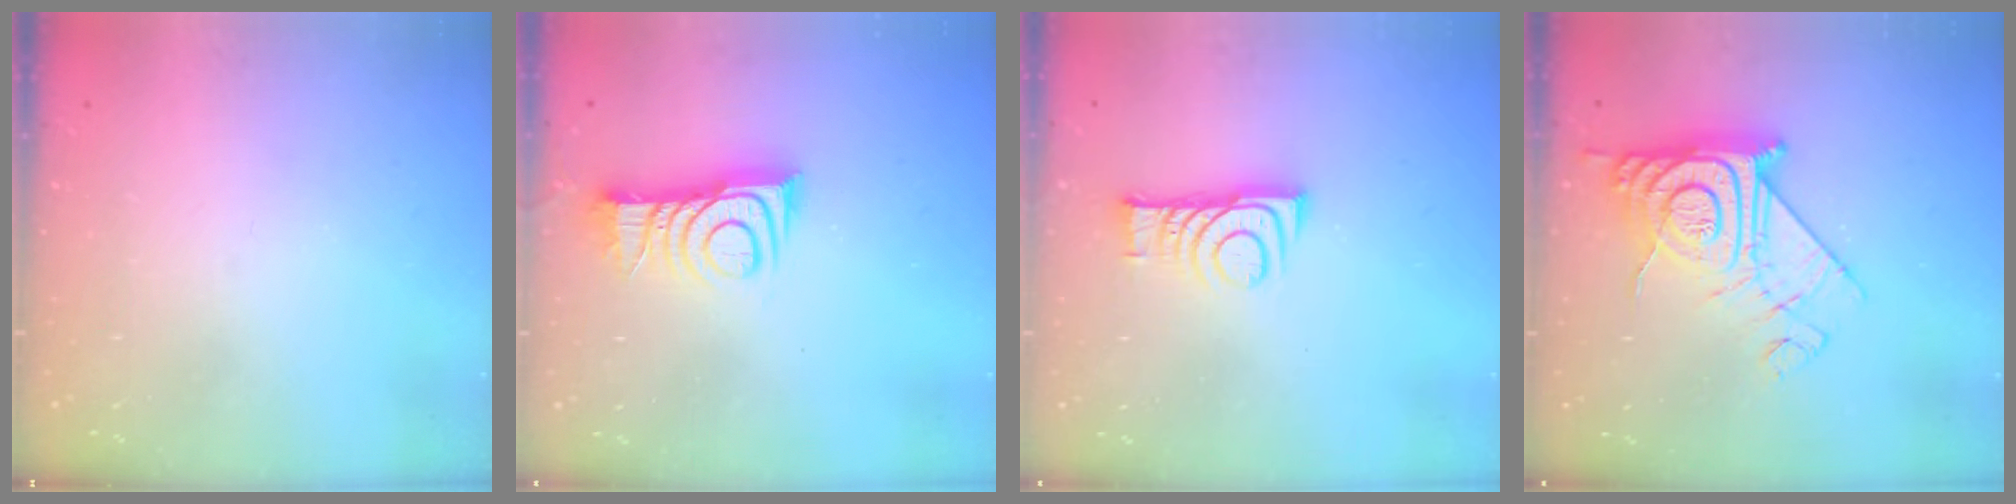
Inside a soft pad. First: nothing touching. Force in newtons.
{"total": 10.7, "press": 10.6, "slide": 0.4}
{"total": 8.8, "press": 8.8, "slide": 0.1}
{"total": 16.0, "press": 15.9, "slide": 1.3}